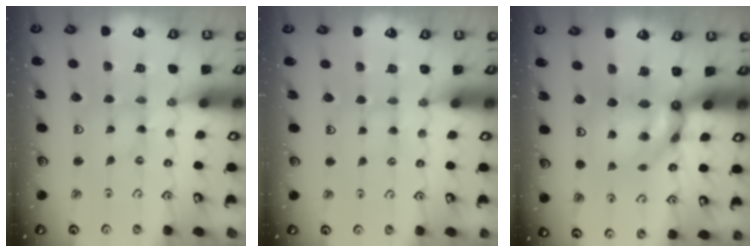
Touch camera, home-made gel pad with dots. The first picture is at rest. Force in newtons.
{"total": 2.2, "press": 2.2, "slide": 0.3}
{"total": 10.2, "press": 10.2, "slide": 1.2}